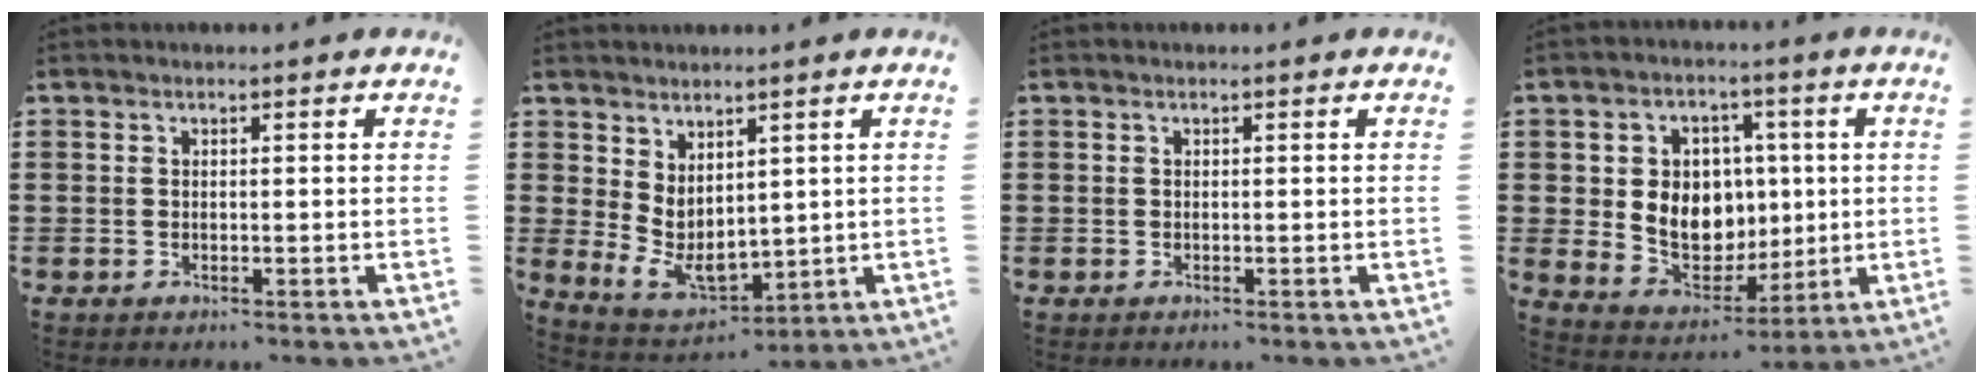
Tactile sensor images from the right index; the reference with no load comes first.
{"total": 5.2, "force": [1.6, 3.5, 3.5], "torque": [-0.093, -0.013, 0.031]}
{"total": 0.0}
{"total": 8.9, "force": [0.8, 7.5, 4.7], "torque": [-0.092, 0.012, 0.020]}